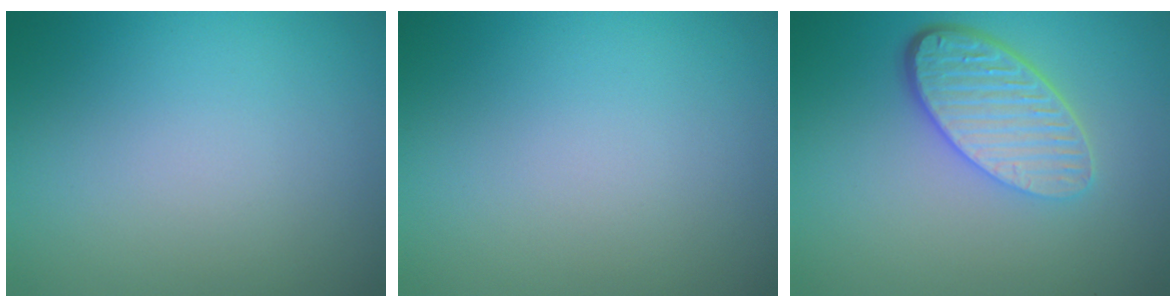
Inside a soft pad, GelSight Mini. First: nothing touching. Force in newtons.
{"total": 0.0}
{"total": 5.3, "press": 3.8, "slide": 3.6}